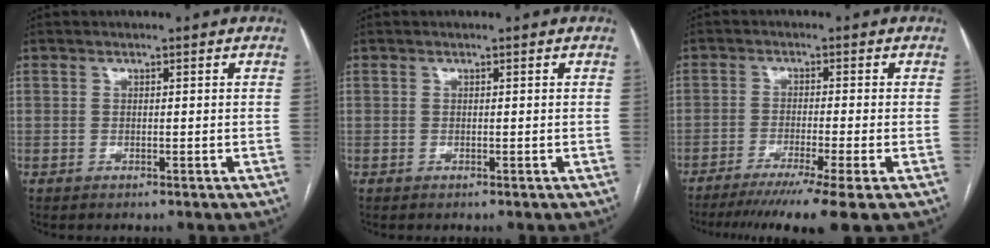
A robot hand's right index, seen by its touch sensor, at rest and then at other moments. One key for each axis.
{"total": 0.0}
{"total": 10.9, "fx": -8.1, "fy": -1.5, "fz": 7.2, "tx": -0.102, "ty": -0.028, "tz": -0.123}